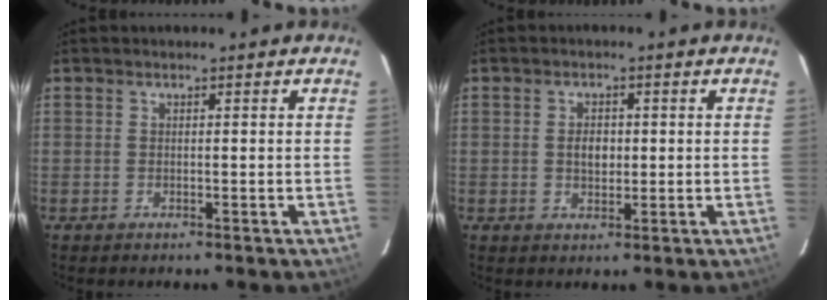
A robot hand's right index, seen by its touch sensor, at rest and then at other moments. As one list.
[{"total": 3.1, "force": [0.1, 2.2, 2.1], "torque": [-0.035, 0.005, 0.003]}]